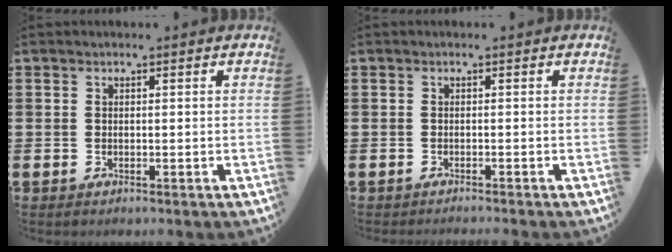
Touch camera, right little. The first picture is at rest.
{"total": 0.6, "force": [-0.6, -0.2, 0.0], "torque": [0.001, 0.000, -0.013]}